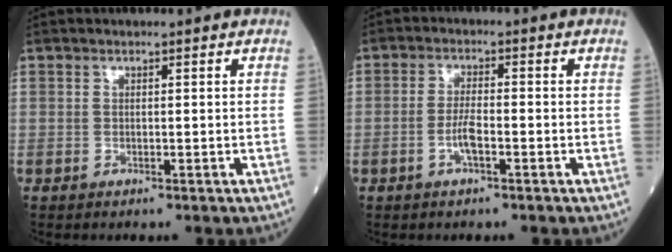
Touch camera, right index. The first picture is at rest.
{"total": 3.3, "force": [-1.3, 0.6, 3.0], "torque": [-0.061, 0.001, -0.027]}